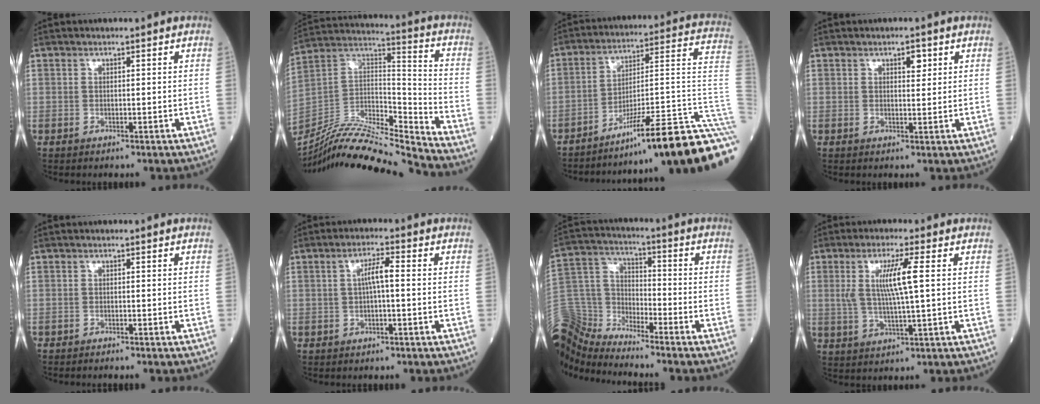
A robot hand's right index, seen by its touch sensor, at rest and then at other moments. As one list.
[{"total": 20.8, "force": [-19.8, -0.4, 6.4], "torque": [-0.128, 0.025, -0.347]}, {"total": 23.4, "force": [-16.6, -0.9, 16.4], "torque": [-0.120, 0.020, -0.252]}, {"total": 2.0, "force": [1.0, 0.8, 1.5], "torque": [-0.021, 0.000, 0.014]}, {"total": 1.8, "force": [-1.7, -0.1, 0.8], "torque": [-0.012, 0.000, -0.020]}, {"total": 3.3, "force": [0.0, 0.4, 3.2], "torque": [-0.058, 0.009, 0.001]}, {"total": 11.9, "force": [-11.7, 0.7, 2.0], "torque": [-0.060, 0.029, -0.234]}, {"total": 7.0, "force": [1.4, -0.1, 6.9], "torque": [-0.140, 0.000, 0.028]}]